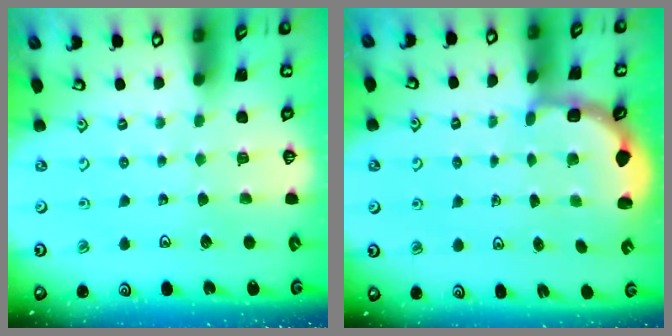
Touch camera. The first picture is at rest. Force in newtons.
{"total": 2.7, "press": 2.3, "slide": 1.4}